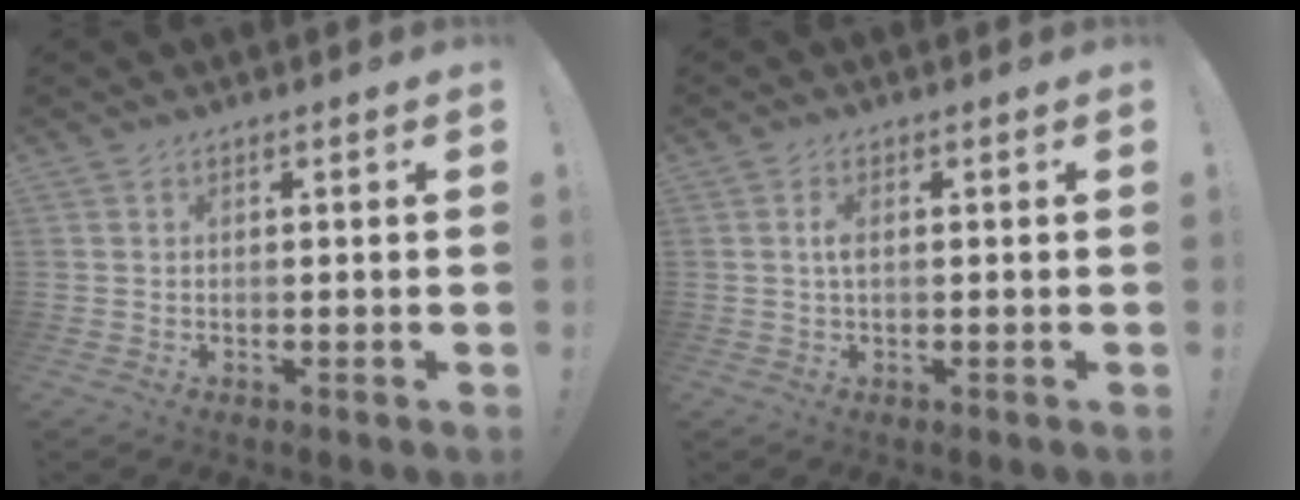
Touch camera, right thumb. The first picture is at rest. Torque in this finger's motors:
{"motor_torque": [0.26, 0.08, 0.52, -0.43, -0.02]}